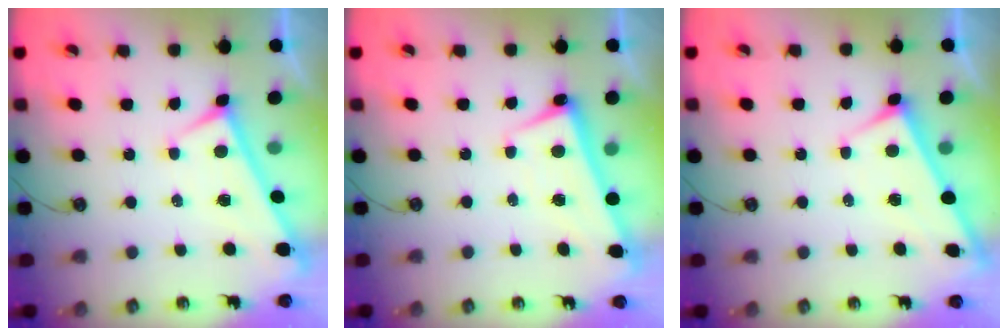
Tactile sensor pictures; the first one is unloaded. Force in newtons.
{"total": 2.6, "press": 2.5, "slide": 0.7}
{"total": 2.6, "press": 2.6, "slide": 0.4}